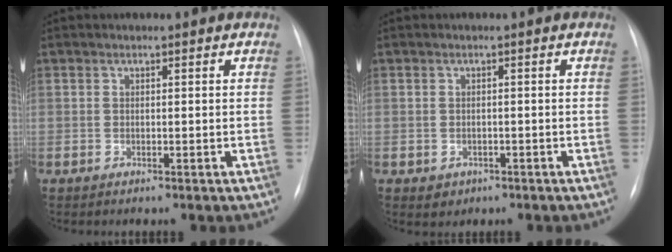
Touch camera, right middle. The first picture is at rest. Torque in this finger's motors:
{"motor_torque": [0.17, -0.26, 0.03, 0.00]}